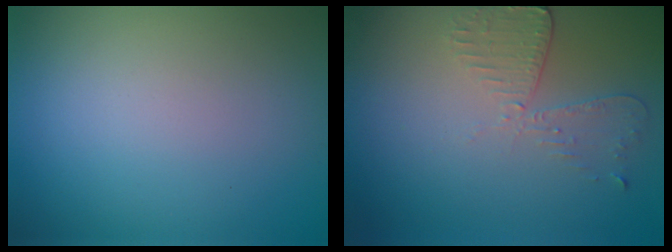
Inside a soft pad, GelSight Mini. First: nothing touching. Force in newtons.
{"total": 2.7, "press": 2.4, "slide": 1.2}